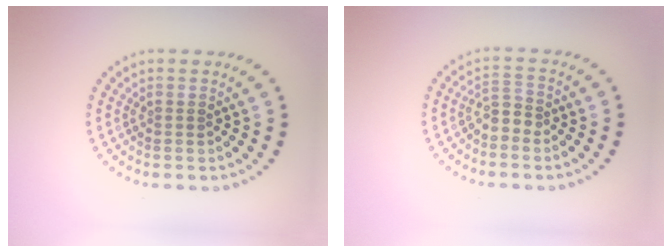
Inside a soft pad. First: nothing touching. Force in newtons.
{"total": 1.8, "press": 1.4, "slide": 1.0}